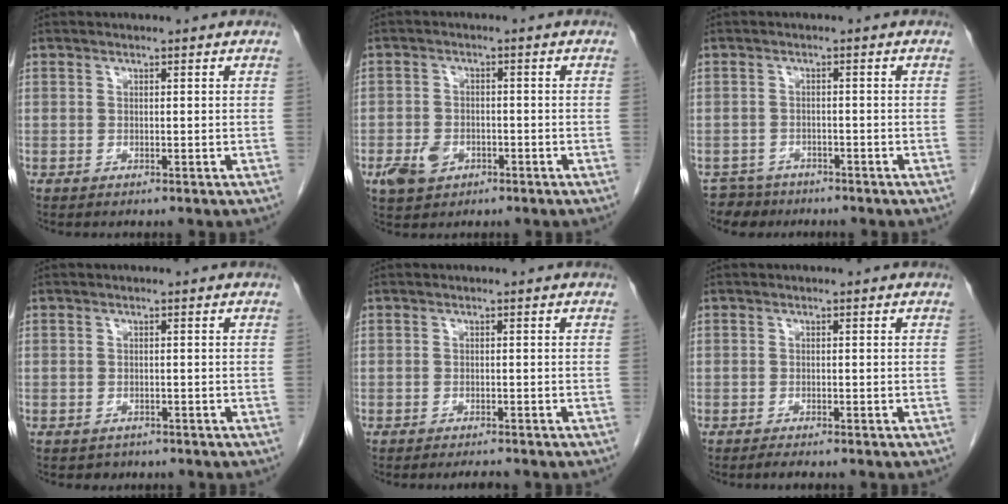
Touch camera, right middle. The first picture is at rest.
{"total": 4.6, "force": [-2.1, 3.2, 2.5], "torque": [-0.052, 0.001, -0.027]}
{"total": 3.7, "force": [-3.0, 2.0, -0.6], "torque": [0.010, 0.002, -0.052]}
{"total": 1.2, "force": [-0.9, 0.8, -0.1], "torque": [-0.009, -0.001, -0.012]}
{"total": 1.5, "force": [-1.4, 0.1, 0.6], "torque": [-0.013, -0.007, -0.016]}
{"total": 1.3, "force": [-1.1, -0.1, 0.7], "torque": [-0.018, -0.006, -0.016]}